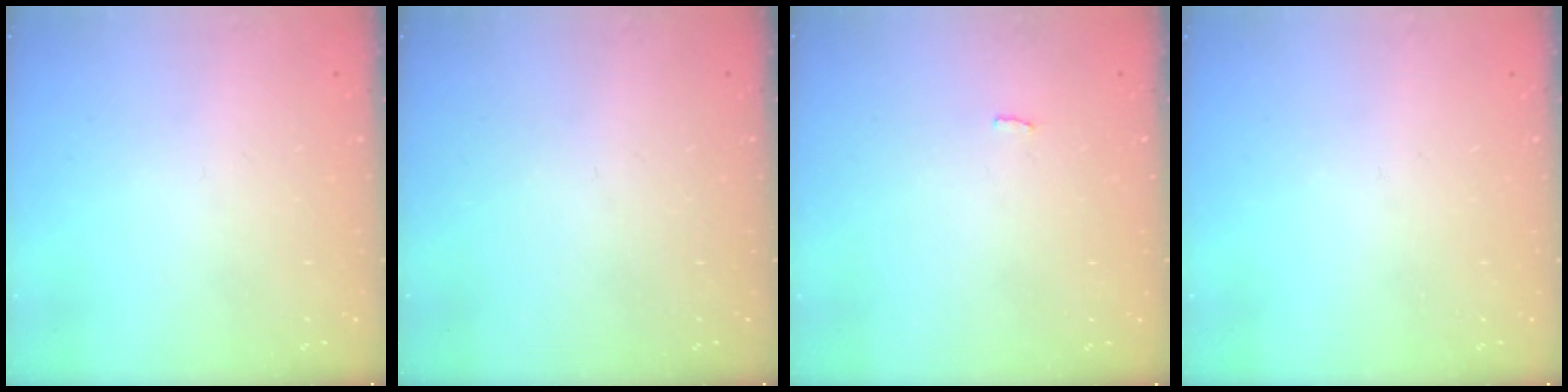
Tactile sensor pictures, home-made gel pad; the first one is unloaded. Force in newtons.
{"total": 0.0}
{"total": 2.3, "press": 2.3, "slide": 0.2}
{"total": 0.0}